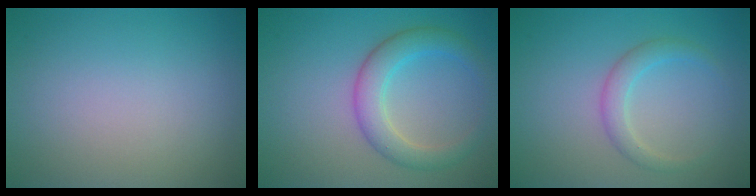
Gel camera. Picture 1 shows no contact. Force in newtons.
{"total": 3.9, "press": 3.9, "slide": 0.0}
{"total": 2.1, "press": 2.1, "slide": 0.1}